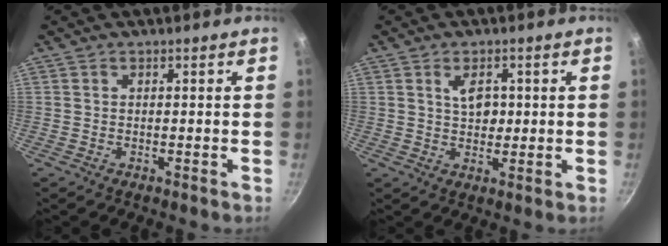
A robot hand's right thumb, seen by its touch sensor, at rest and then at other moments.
{"total": 4.5, "force": [1.2, 2.9, 3.3], "torque": [-0.036, -0.006, 0.018]}